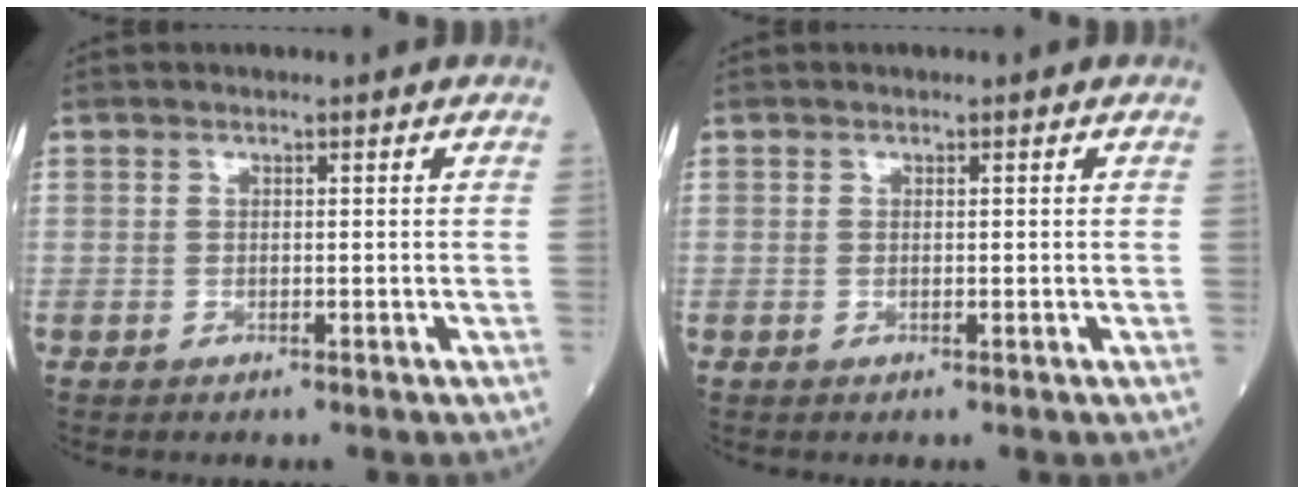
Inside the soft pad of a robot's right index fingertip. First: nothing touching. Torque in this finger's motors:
{"motor_torque": [0.00, 0.00, 0.00, -0.01]}